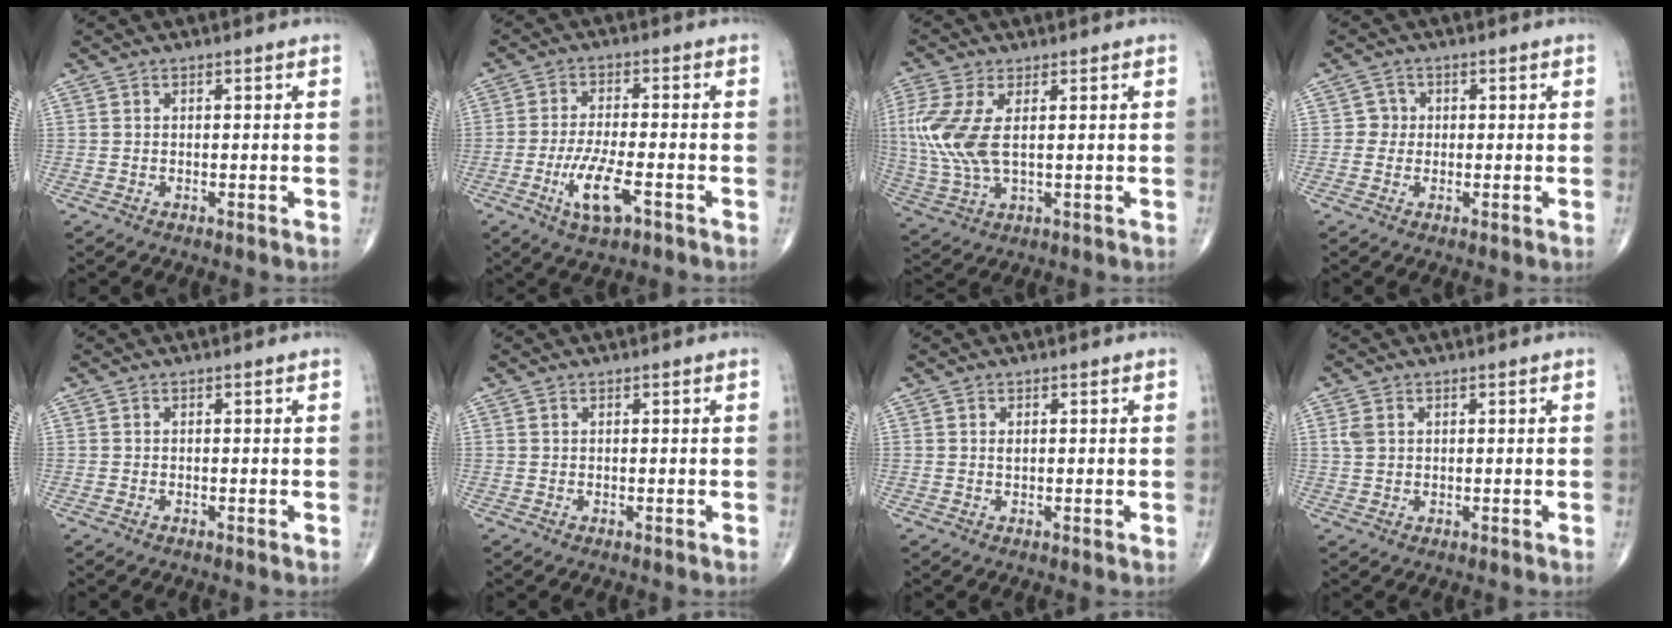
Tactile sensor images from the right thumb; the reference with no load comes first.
{"total": 8.2, "force": [-3.6, 2.4, 6.9], "torque": [-0.140, 0.009, -0.063]}
{"total": 10.8, "force": [1.7, 5.0, 9.4], "torque": [-0.242, -0.002, 0.043]}
{"total": 2.1, "force": [0.0, 2.1, 0.3], "torque": [0.011, 0.007, -0.008]}
{"total": 0.0}
{"total": 0.0}
{"total": 0.7, "force": [0.2, 0.3, 0.6], "torque": [-0.008, -0.001, 0.003]}
{"total": 2.3, "force": [0.8, 1.7, 1.3], "torque": [-0.029, 0.004, 0.021]}